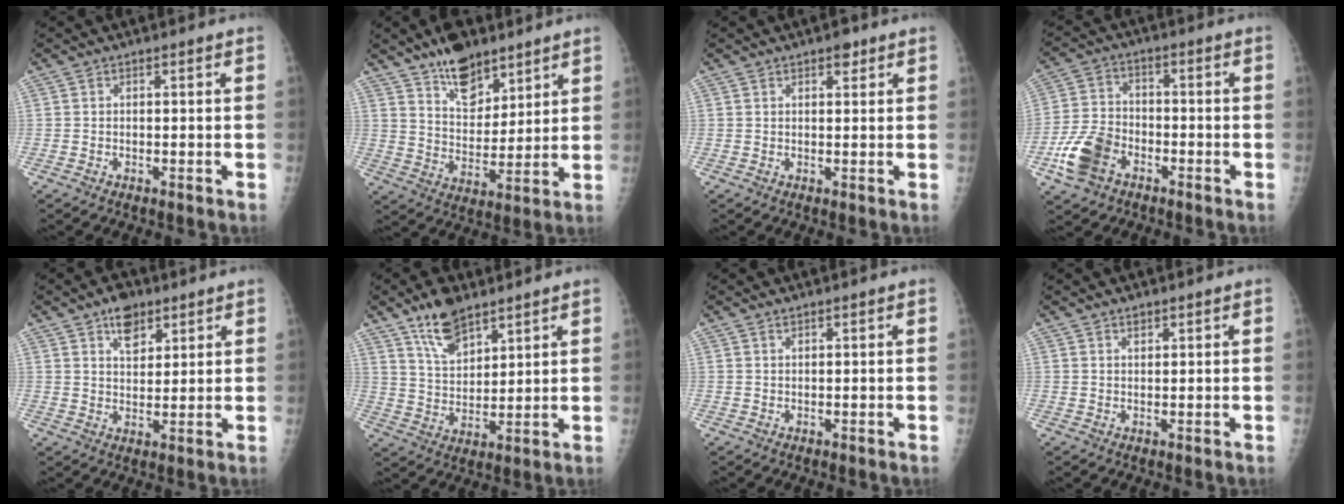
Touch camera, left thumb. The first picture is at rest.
{"total": 12.1, "force": [8.8, 5.8, 5.9], "torque": [-0.063, -0.060, 0.155]}
{"total": 2.2, "force": [1.4, 1.1, 1.2], "torque": [-0.005, -0.005, 0.018]}
{"total": 9.9, "force": [-4.6, 6.7, 5.6], "torque": [-0.109, 0.020, -0.089]}
{"total": 6.3, "force": [3.9, 3.7, 3.4], "torque": [-0.029, -0.021, 0.063]}
{"total": 9.6, "force": [6.8, 4.4, 5.2], "torque": [-0.075, -0.038, 0.132]}
{"total": 0.8, "force": [0.7, 0.3, 0.3], "torque": [-0.002, -0.004, 0.012]}
{"total": 1.5, "force": [1.1, 0.8, 0.6], "torque": [-0.001, -0.007, 0.018]}